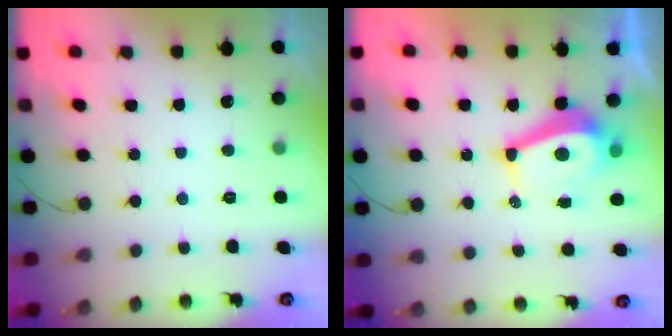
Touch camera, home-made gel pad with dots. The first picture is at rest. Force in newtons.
{"total": 8.6, "press": 8.5, "slide": 0.9}